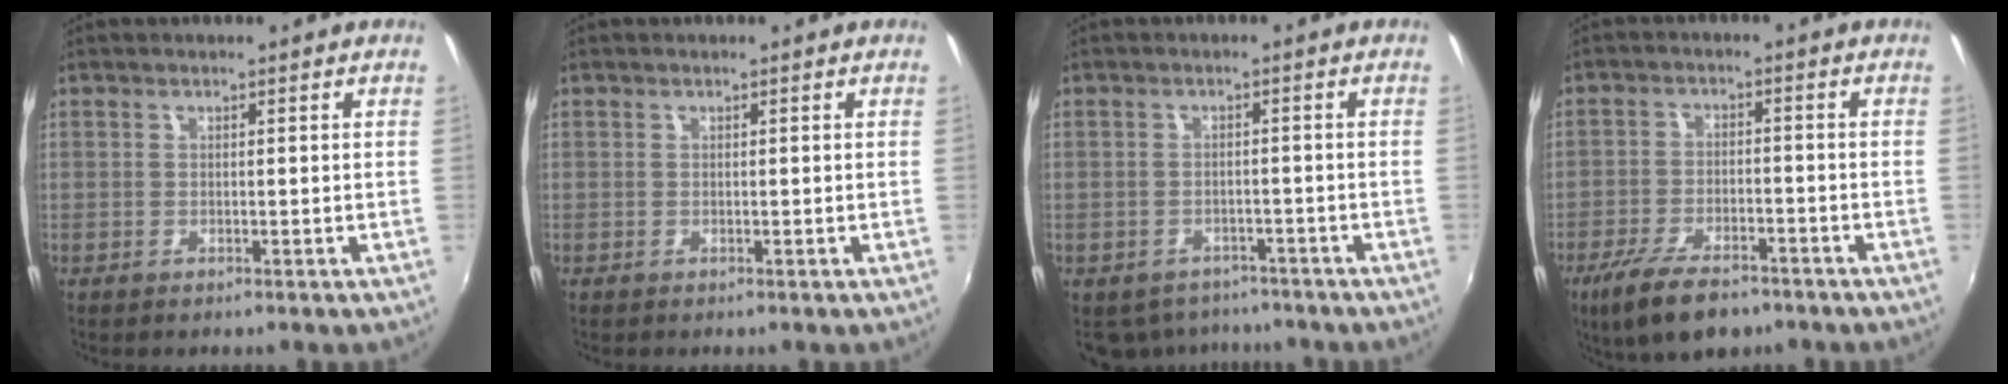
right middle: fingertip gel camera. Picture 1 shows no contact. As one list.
[{"total": 0.0}, {"total": 7.4, "force": [-5.9, 4.0, 2.0], "torque": [-0.050, -0.005, -0.078]}, {"total": 11.2, "force": [-7.9, 4.3, 6.7], "torque": [-0.152, -0.021, -0.135]}]